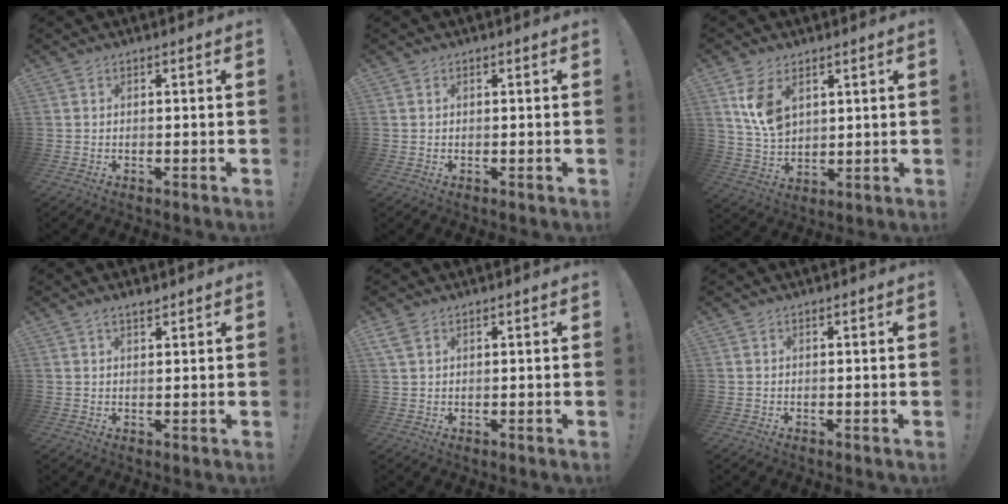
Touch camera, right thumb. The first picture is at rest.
{"total": 0.0}
{"total": 9.8, "force": [4.5, 6.2, 6.0], "torque": [-0.092, -0.022, 0.086]}
{"total": 2.1, "force": [1.5, 0.6, 1.4], "torque": [-0.017, -0.007, 0.024]}
{"total": 3.0, "force": [1.6, 1.6, 1.9], "torque": [-0.038, 0.000, 0.033]}
{"total": 0.0}